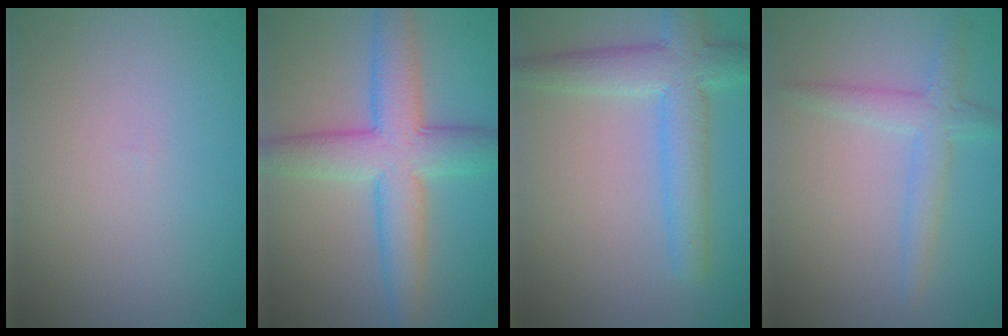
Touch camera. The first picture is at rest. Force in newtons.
{"total": 7.4, "press": 7.4, "slide": 0.1}
{"total": 5.5, "press": 5.5, "slide": 0.3}
{"total": 2.9, "press": 2.9, "slide": 0.1}